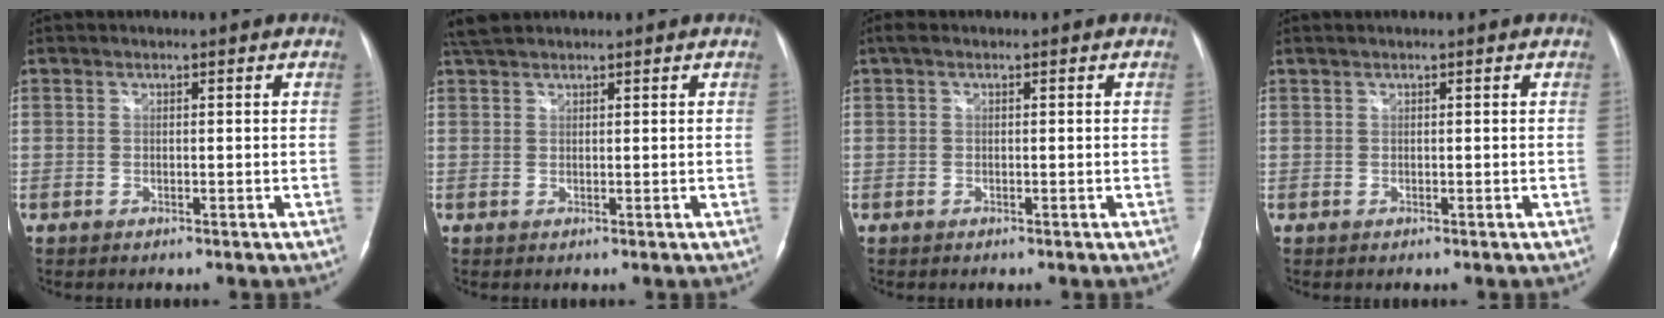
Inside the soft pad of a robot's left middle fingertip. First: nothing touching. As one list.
[{"total": 3.2, "force": [2.9, 0.7, 1.1], "torque": [-0.031, 0.019, 0.057]}, {"total": 1.1, "force": [0.5, 0.5, 0.9], "torque": [-0.022, 0.015, 0.006]}, {"total": 0.5, "force": [0.4, 0.0, 0.3], "torque": [-0.011, 0.011, 0.013]}]